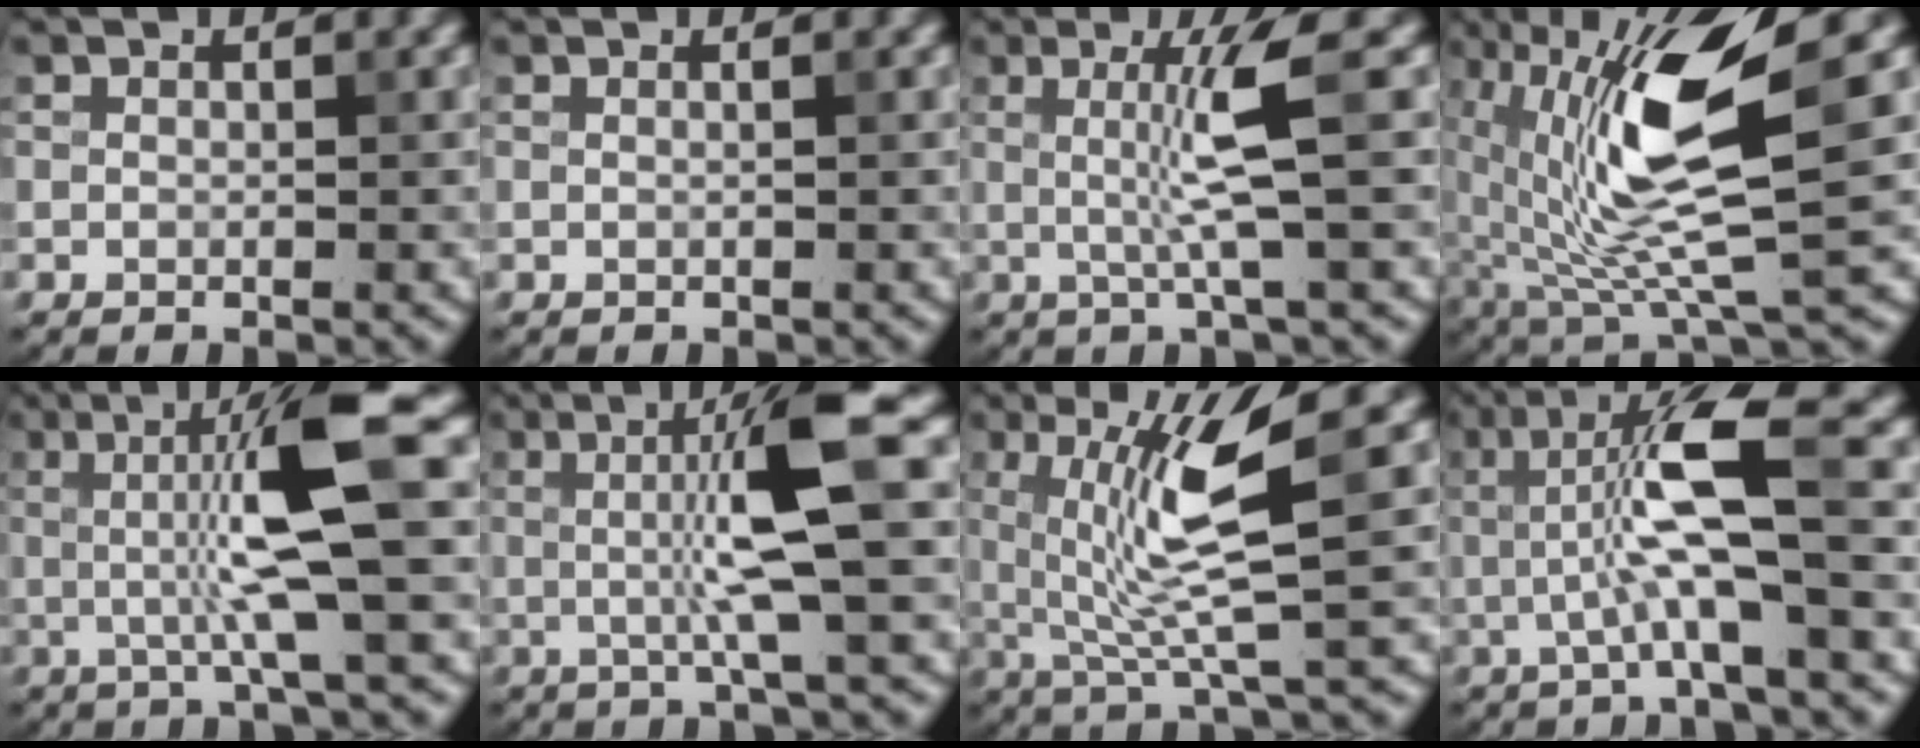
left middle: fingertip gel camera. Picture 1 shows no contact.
{"total": 0.7, "force": [0.2, 0.4, 0.6], "torque": [-0.005, 0.000, -0.007]}
{"total": 4.7, "force": [0.4, 0.3, 4.6], "torque": [-0.086, -0.001, 0.008]}
{"total": 11.4, "force": [1.8, 3.0, 10.8], "torque": [-0.208, -0.005, 0.036]}
{"total": 8.2, "force": [0.7, 1.2, 8.0], "torque": [-0.136, 0.000, 0.012]}
{"total": 7.4, "force": [0.6, 0.9, 7.3], "torque": [-0.126, 0.005, 0.009]}
{"total": 7.5, "force": [1.5, 1.2, 7.2], "torque": [-0.139, -0.002, 0.028]}
{"total": 7.2, "force": [0.2, 1.0, 7.1], "torque": [-0.132, 0.005, 0.002]}